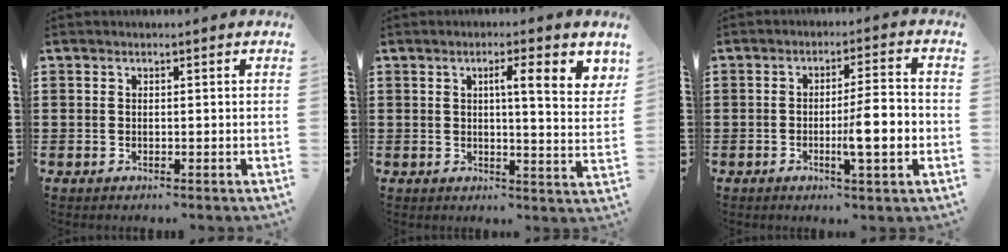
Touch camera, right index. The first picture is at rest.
{"total": 6.2, "force": [2.5, 0.9, 5.6], "torque": [-0.089, -0.004, 0.032]}
{"total": 7.5, "force": [-1.6, 1.1, 7.2], "torque": [-0.110, -0.003, -0.029]}